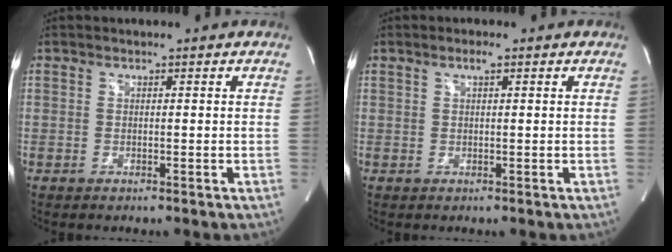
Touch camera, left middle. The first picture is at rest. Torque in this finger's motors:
{"motor_torque": [0.19, 0.18, -0.06, 0.02]}